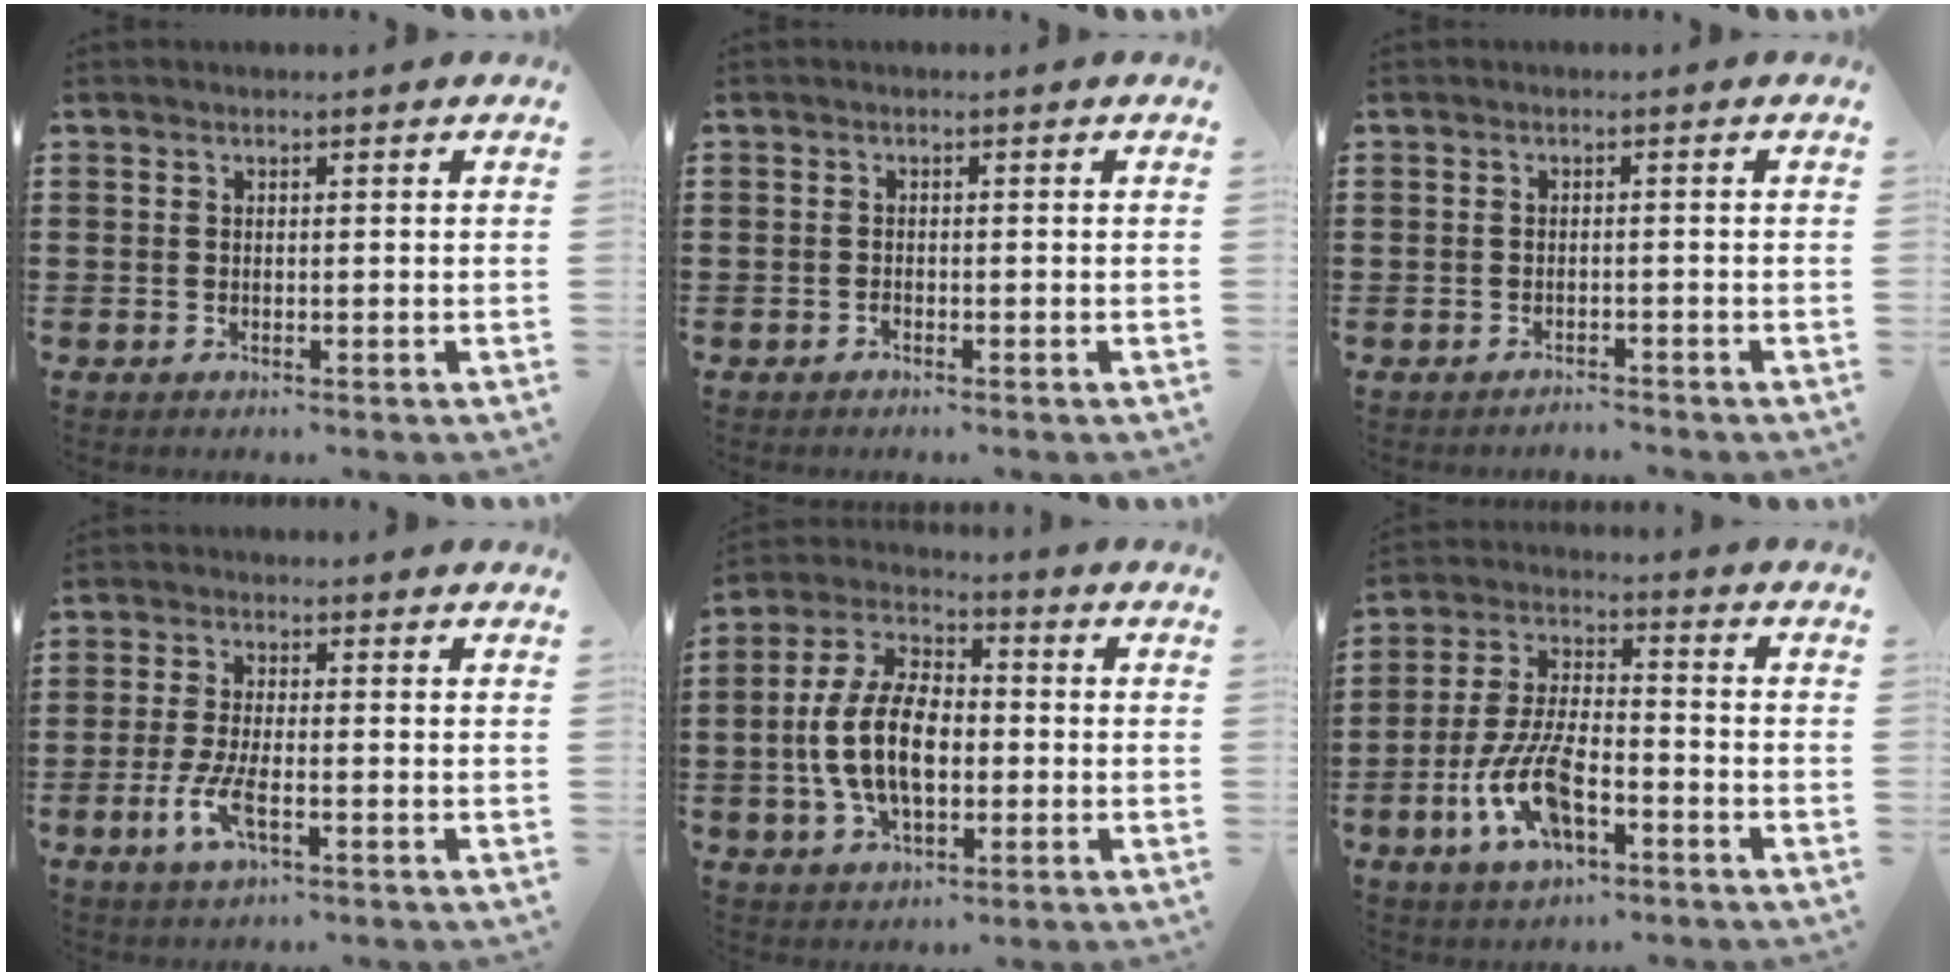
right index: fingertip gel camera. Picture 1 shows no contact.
{"total": 0.6, "force": [-0.6, 0.2, 0.2], "torque": [-0.005, 0.000, -0.012]}
{"total": 1.4, "force": [-1.3, 0.1, -0.2], "torque": [0.000, 0.003, -0.031]}
{"total": 5.5, "force": [-2.1, 1.6, 4.8], "torque": [-0.112, -0.013, -0.046]}
{"total": 11.0, "force": [-1.4, 6.1, 9.0], "torque": [-0.215, 0.001, -0.035]}
{"total": 10.0, "force": [-4.1, 4.5, 7.9], "torque": [-0.183, -0.003, -0.078]}